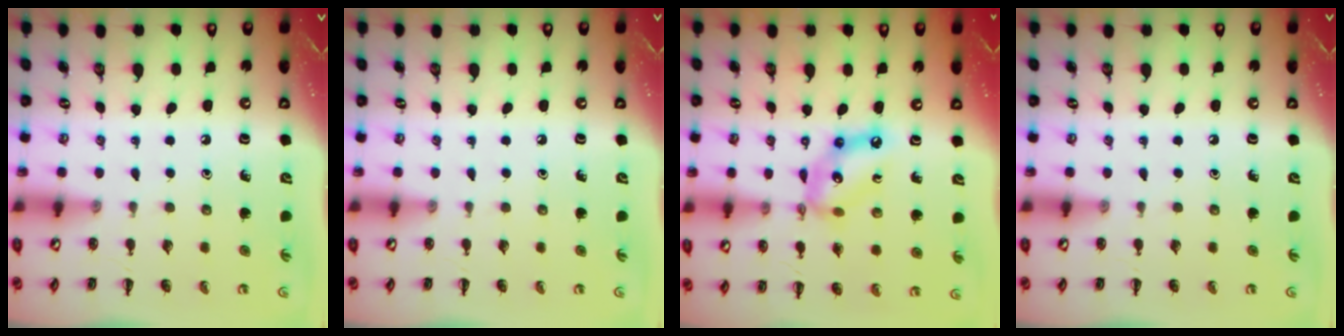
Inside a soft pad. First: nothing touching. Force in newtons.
{"total": 0.0}
{"total": 12.1, "press": 11.7, "slide": 3.1}
{"total": 0.0}